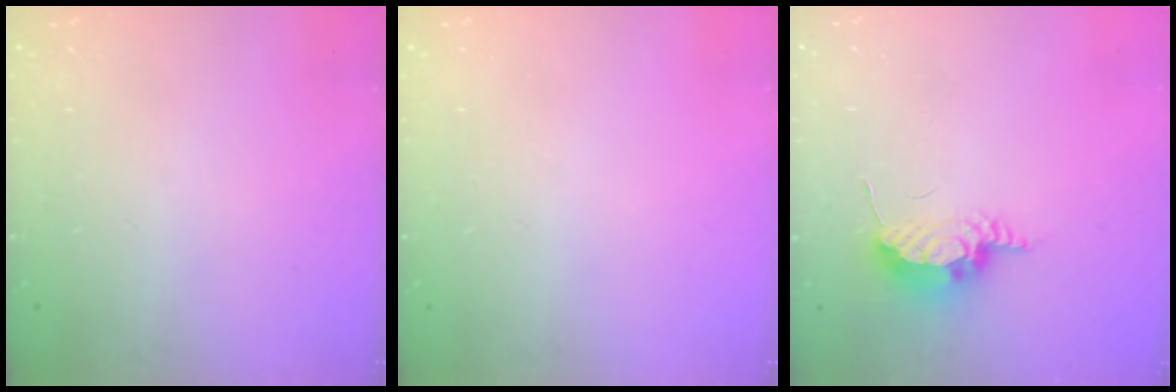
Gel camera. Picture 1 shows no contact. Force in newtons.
{"total": 0.0}
{"total": 7.7, "press": 7.4, "slide": 1.8}